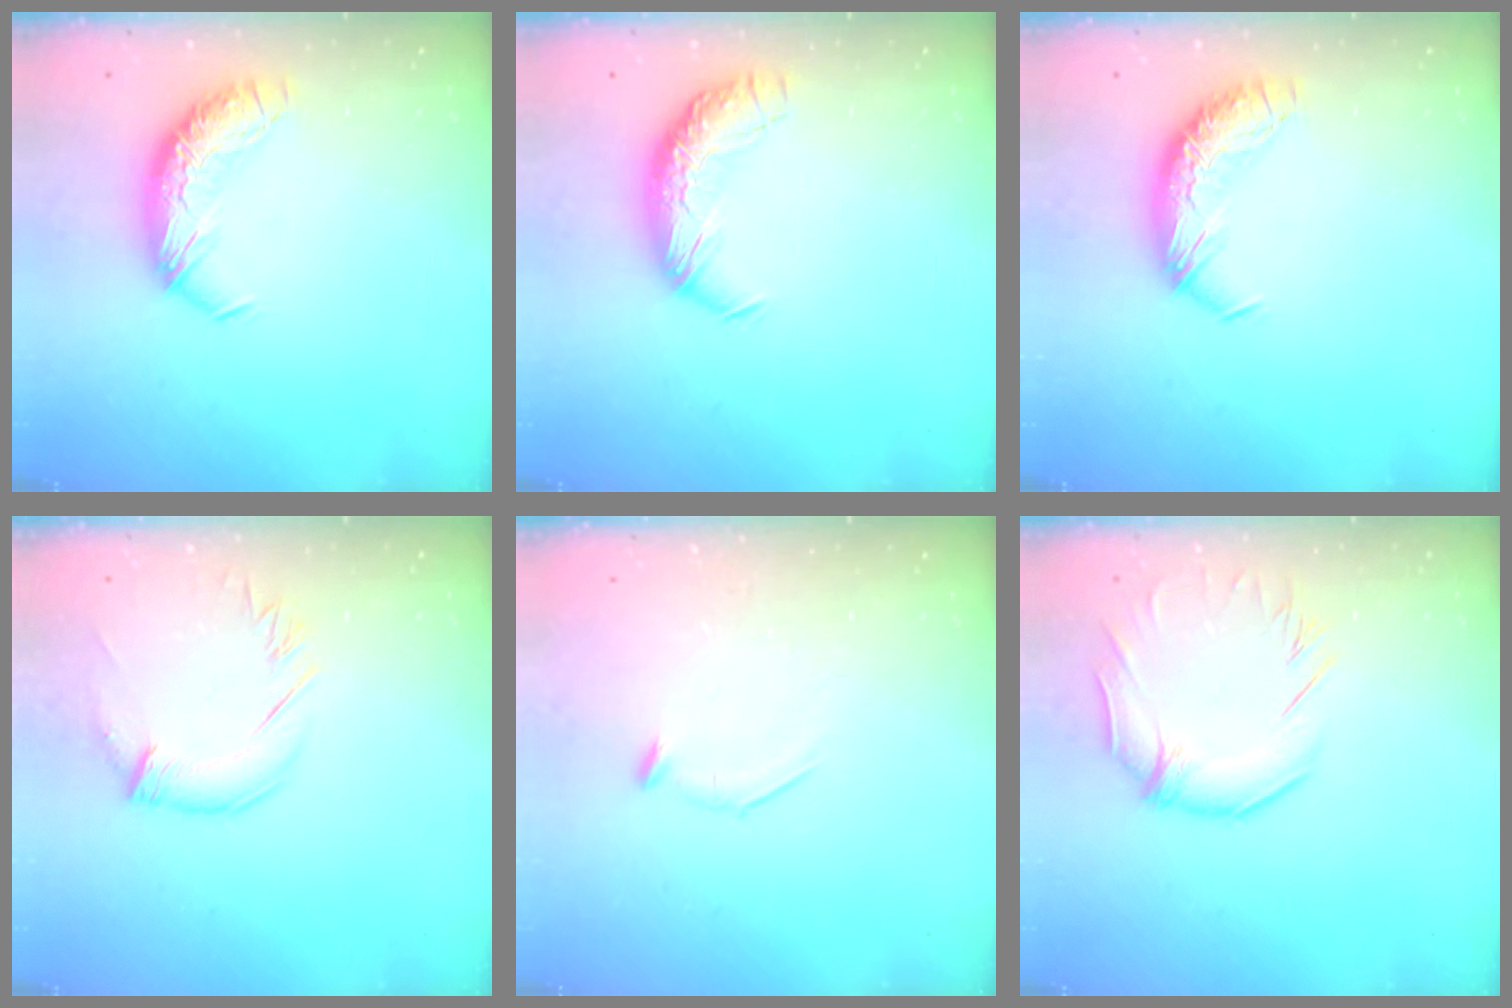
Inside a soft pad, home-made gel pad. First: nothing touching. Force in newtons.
{"total": 1.5, "press": 0.9, "slide": 1.2}
{"total": 0.0}
{"total": 2.1, "press": 1.8, "slide": 1.0}
{"total": 7.8, "press": 7.8, "slide": 1.0}
{"total": 1.1, "press": 0.5, "slide": 1.0}